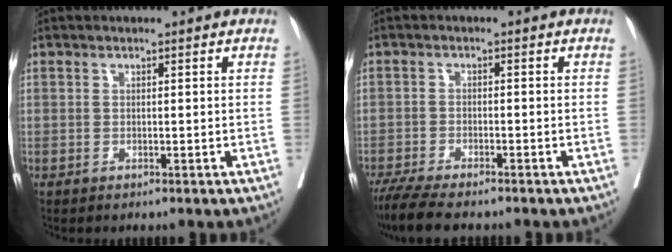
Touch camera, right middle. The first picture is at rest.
{"total": 8.4, "force": [-7.0, 1.3, 4.4], "torque": [-0.070, -0.018, -0.116]}